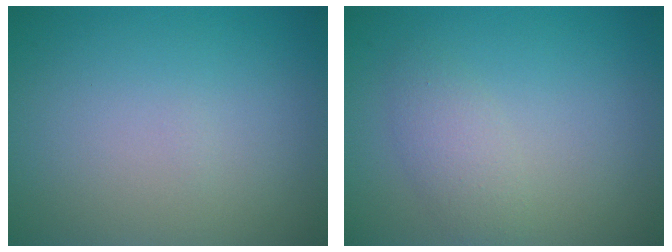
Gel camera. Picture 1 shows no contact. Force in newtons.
{"total": 2.2, "press": 2.2, "slide": 0.1}